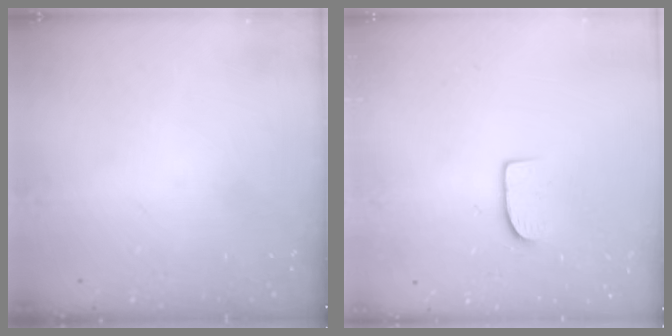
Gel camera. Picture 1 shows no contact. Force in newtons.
{"total": 7.3, "press": 7.3, "slide": 0.6}